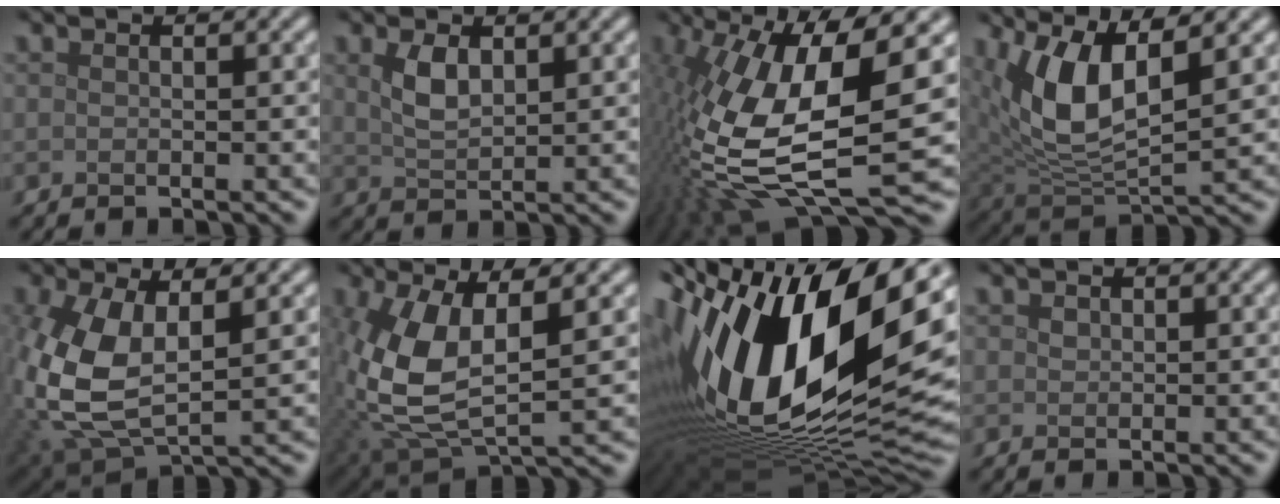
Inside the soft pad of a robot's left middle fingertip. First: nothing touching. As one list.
[{"total": 2.7, "force": [1.1, 1.3, 2.1], "torque": [-0.049, 0.000, 0.027]}, {"total": 15.8, "force": [0.0, 5.7, 14.7], "torque": [-0.310, -0.017, 0.008]}, {"total": 8.2, "force": [2.9, 3.5, 6.8], "torque": [-0.147, -0.007, 0.051]}, {"total": 9.8, "force": [0.2, 5.4, 8.2], "torque": [-0.202, -0.012, 0.012]}, {"total": 9.7, "force": [0.7, 4.7, 8.4], "torque": [-0.205, -0.014, 0.019]}, {"total": 20.6, "force": [3.5, 9.6, 17.9], "torque": [-0.339, -0.019, 0.064]}, {"total": 0.5, "force": [0.3, 0.4, 0.1], "torque": [-0.003, -0.002, 0.007]}]